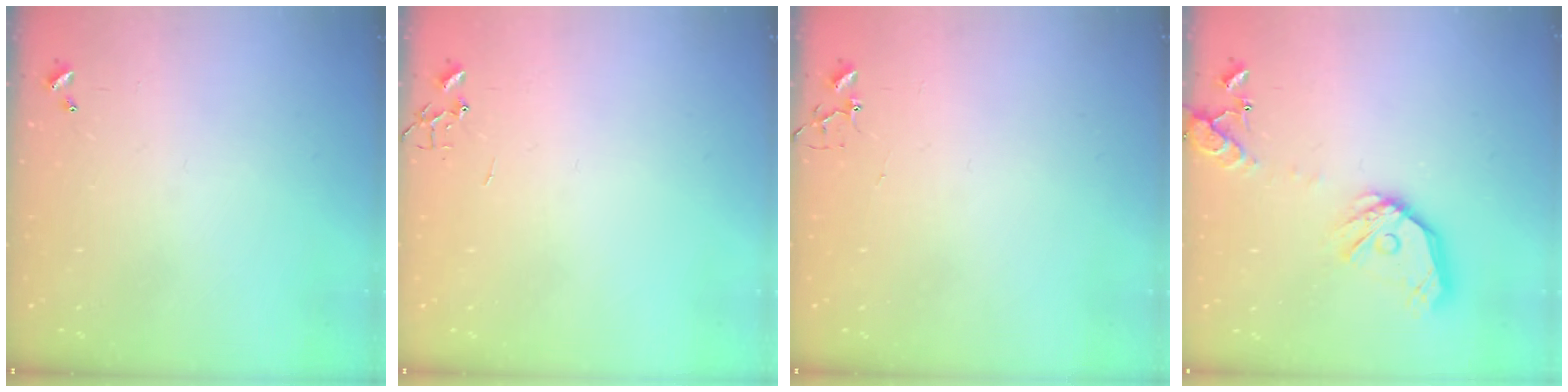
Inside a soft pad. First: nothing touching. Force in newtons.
{"total": 0.0}
{"total": 3.2, "press": 3.2, "slide": 0.3}
{"total": 16.8, "press": 16.6, "slide": 2.9}